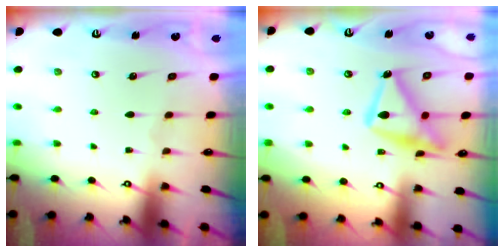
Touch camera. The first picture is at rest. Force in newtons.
{"total": 17.5, "press": 17.4, "slide": 1.0}